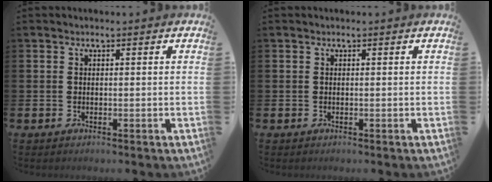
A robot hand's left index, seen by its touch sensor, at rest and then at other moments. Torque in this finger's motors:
{"motor_torque": [0.00, 0.00, -0.02, 0.00]}